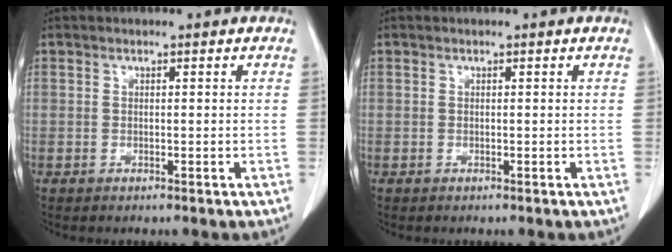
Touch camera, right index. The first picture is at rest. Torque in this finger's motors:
{"motor_torque": [0.00, 0.00, 0.00, 0.00]}